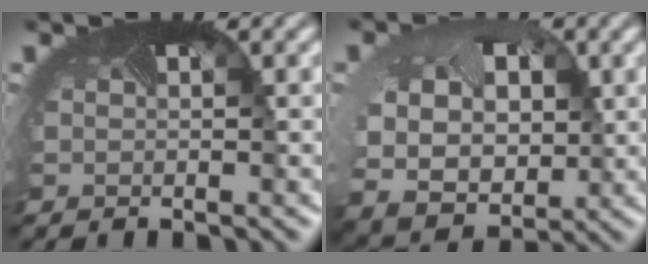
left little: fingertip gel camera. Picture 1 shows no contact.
{"total": 8.4, "force": [0.4, 6.7, 5.0], "torque": [-0.107, -0.023, 0.017]}